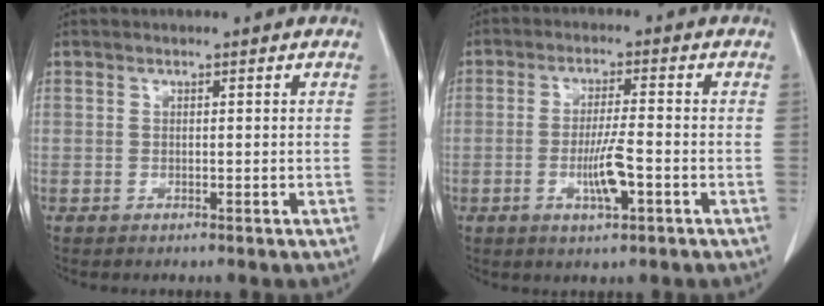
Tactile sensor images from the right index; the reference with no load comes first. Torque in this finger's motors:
{"motor_torque": [0.09, 0.17, 0.06, 0.08]}